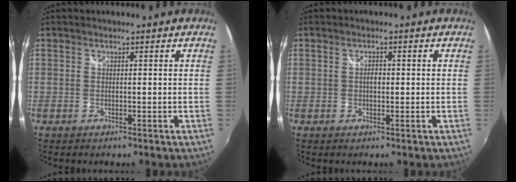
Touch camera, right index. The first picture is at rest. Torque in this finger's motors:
{"motor_torque": [0.31, -0.07, 0.25, 0.05]}